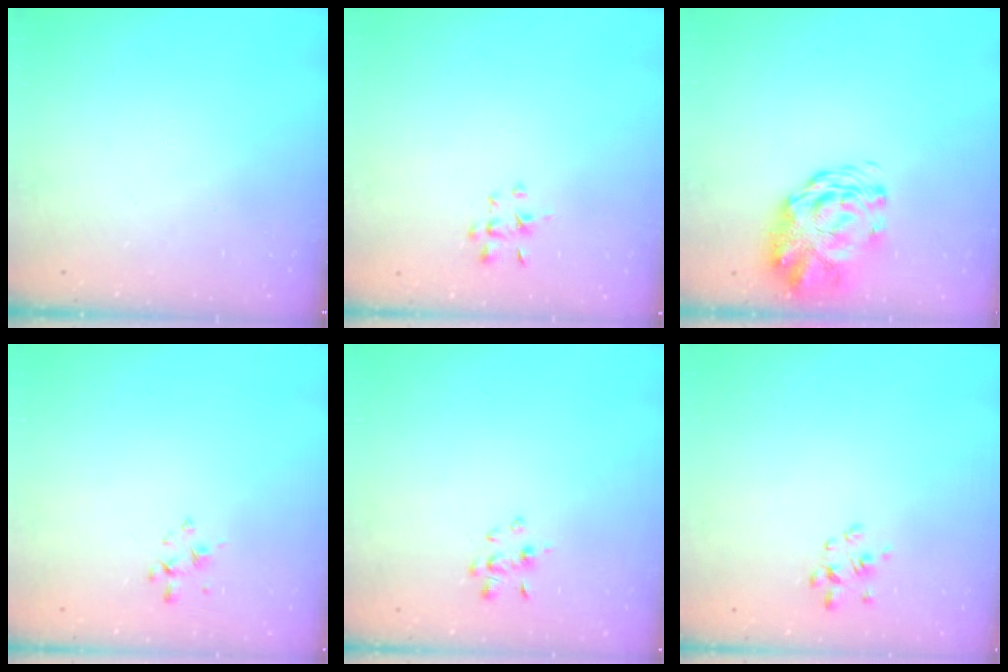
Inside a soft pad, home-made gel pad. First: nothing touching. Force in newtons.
{"total": 2.7, "press": 2.5, "slide": 1.0}
{"total": 3.0, "press": 2.8, "slide": 1.1}
{"total": 2.6, "press": 2.4, "slide": 0.8}
{"total": 2.3, "press": 2.2, "slide": 0.7}
{"total": 2.6, "press": 2.3, "slide": 1.2}